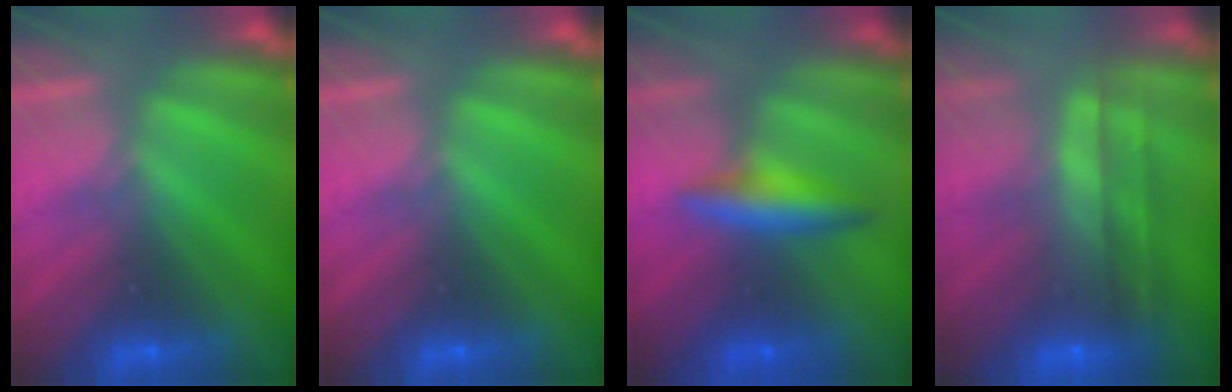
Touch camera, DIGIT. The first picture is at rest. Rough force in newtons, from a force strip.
{"total": 0.0}
{"total": 2.4}
{"total": 8.7}